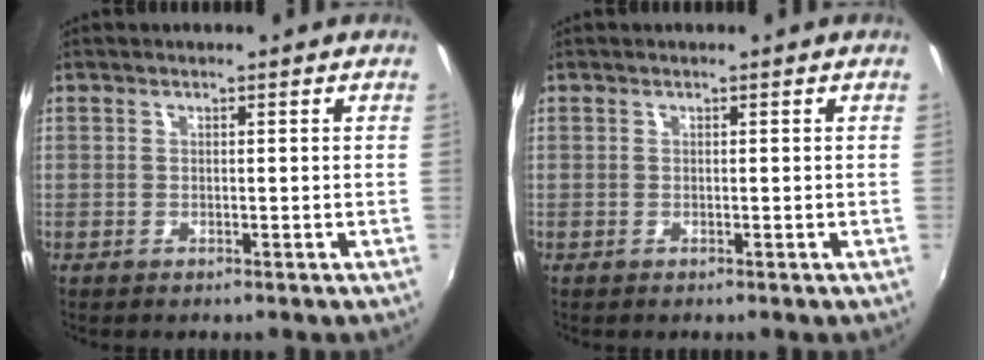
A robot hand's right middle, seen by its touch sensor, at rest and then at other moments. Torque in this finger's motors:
{"motor_torque": [-0.05, -0.03, 0.00, 0.00]}